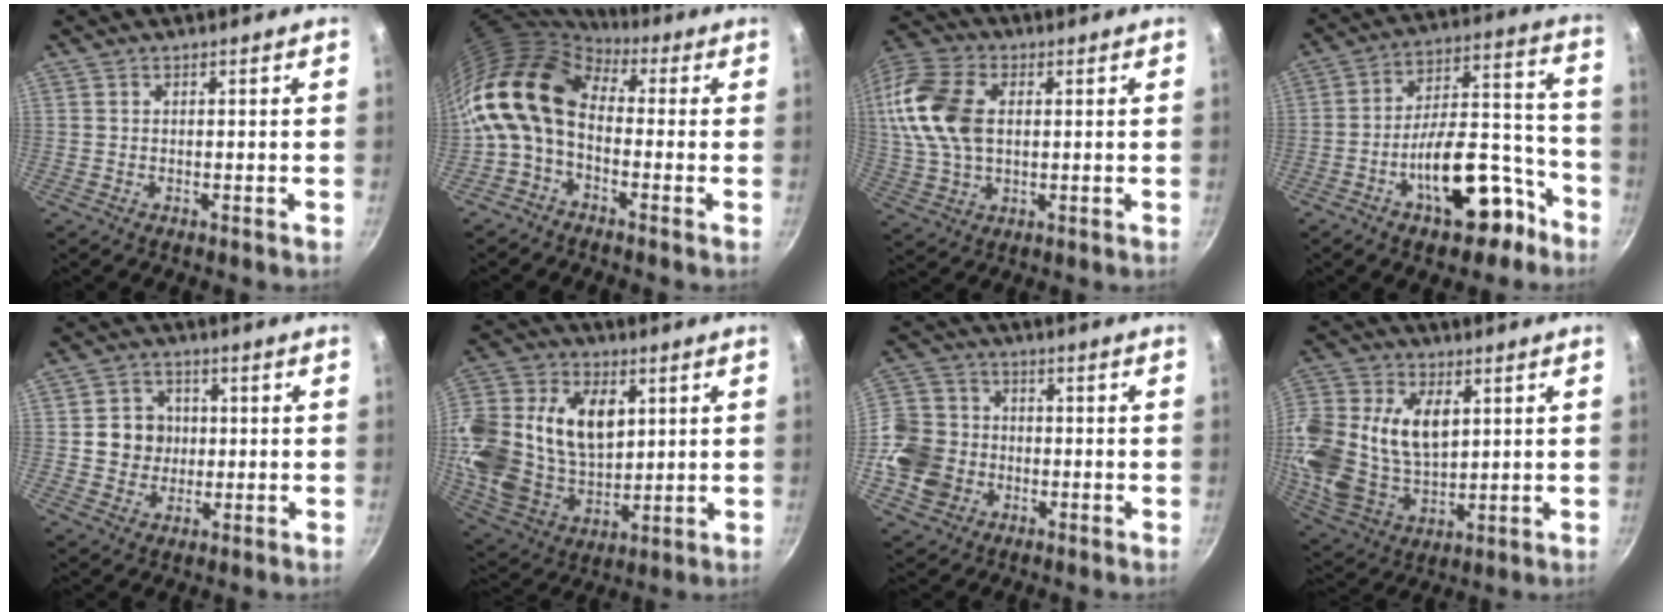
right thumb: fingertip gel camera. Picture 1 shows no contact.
{"total": 13.4, "force": [-0.3, 8.9, 10.1], "torque": [-0.182, 0.029, -0.028]}
{"total": 16.3, "force": [2.3, 10.6, 12.2], "torque": [-0.242, 0.016, 0.038]}
{"total": 18.9, "force": [-9.7, 9.0, 13.4], "torque": [-0.156, 0.098, -0.139]}
{"total": 7.0, "force": [0.4, 6.5, 2.5], "torque": [-0.005, 0.006, 0.003]}
{"total": 27.0, "force": [6.1, 18.9, 18.3], "torque": [-0.382, 0.012, 0.116]}
{"total": 12.3, "force": [-2.8, 10.7, 5.4], "torque": [-0.086, 0.030, -0.061]}
{"total": 24.2, "force": [5.5, 16.7, 16.5], "torque": [-0.368, 0.006, 0.108]}